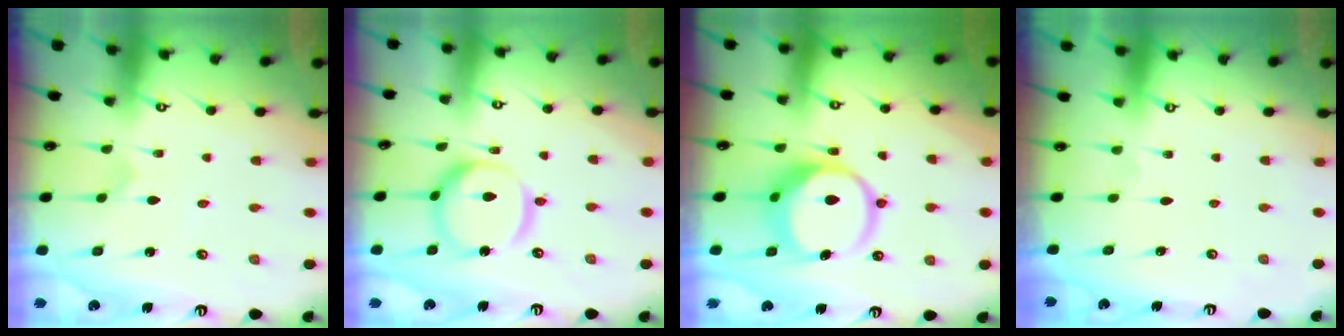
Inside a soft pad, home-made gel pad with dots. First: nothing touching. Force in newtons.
{"total": 13.7, "press": 13.7, "slide": 1.3}
{"total": 11.6, "press": 11.5, "slide": 1.5}
{"total": 0.0}